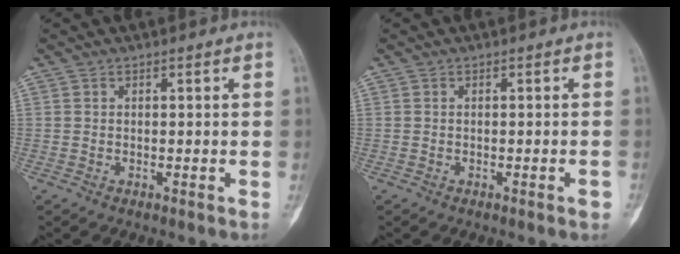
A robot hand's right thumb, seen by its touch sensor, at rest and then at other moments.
{"total": 1.2, "force": [-0.6, 0.1, 1.0], "torque": [-0.014, 0.001, -0.009]}